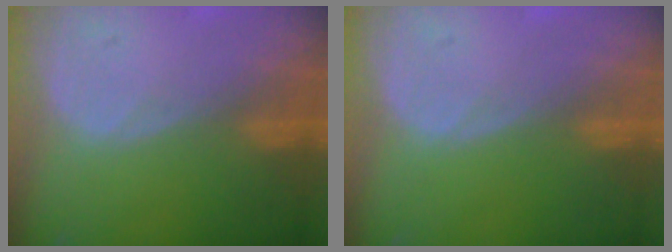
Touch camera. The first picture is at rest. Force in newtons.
{"total": 0.0}